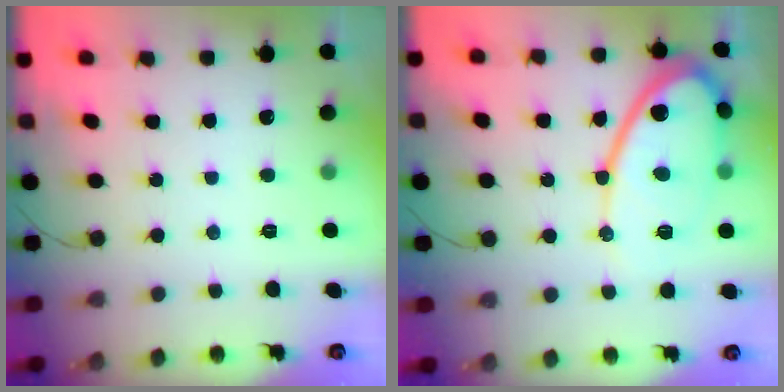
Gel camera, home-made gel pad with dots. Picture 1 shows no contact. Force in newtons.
{"total": 14.6, "press": 14.5, "slide": 1.6}